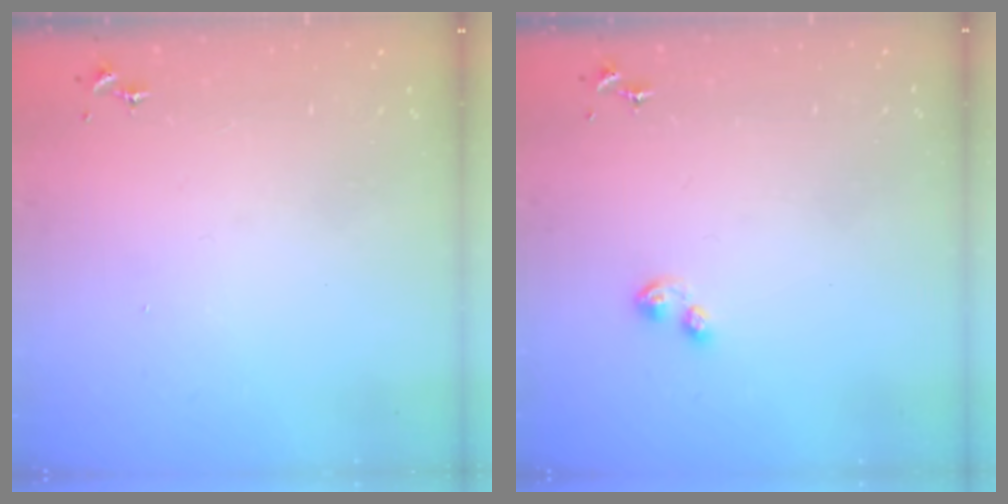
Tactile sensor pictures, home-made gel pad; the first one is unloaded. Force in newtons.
{"total": 5.6, "press": 5.6, "slide": 0.5}